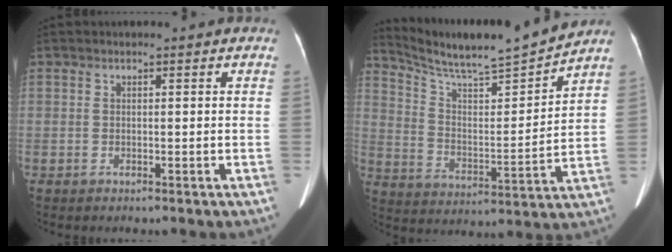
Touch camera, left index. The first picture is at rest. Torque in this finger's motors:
{"motor_torque": [0.00, -0.67, 0.00, 0.03]}